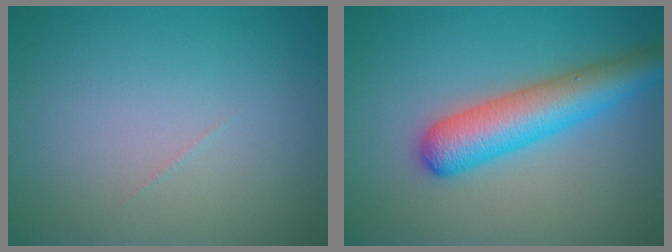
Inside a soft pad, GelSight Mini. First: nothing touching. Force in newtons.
{"total": 6.2, "press": 6.2, "slide": 0.2}